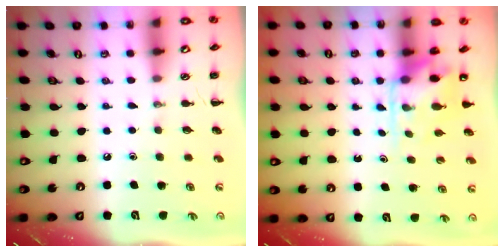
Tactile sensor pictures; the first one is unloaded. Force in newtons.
{"total": 4.8, "press": 4.8, "slide": 0.6}